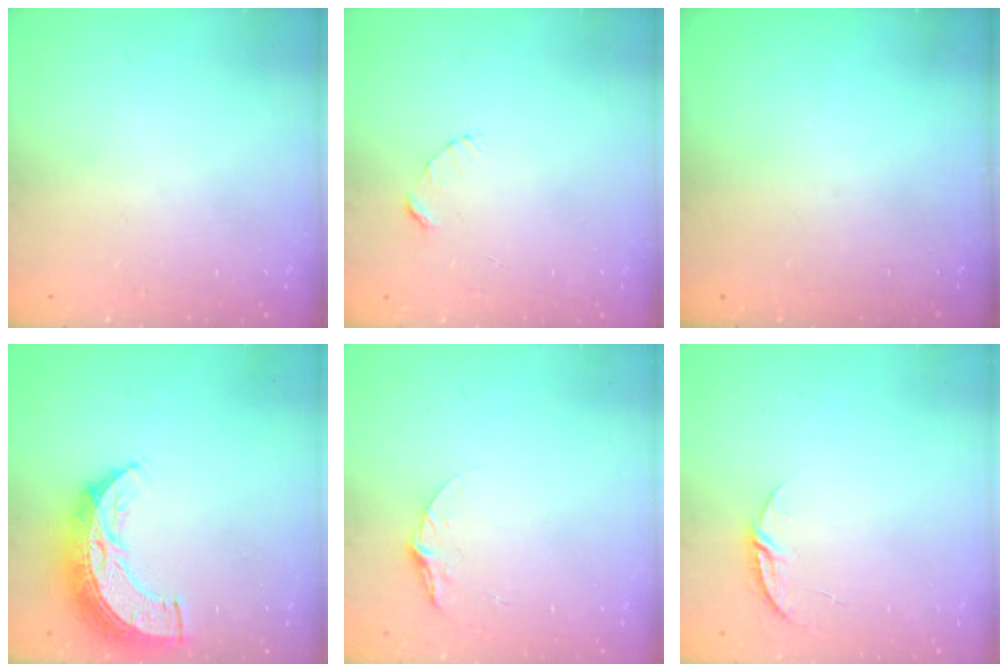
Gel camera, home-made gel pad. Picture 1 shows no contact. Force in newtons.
{"total": 2.7, "press": 2.7, "slide": 0.3}
{"total": 0.0}
{"total": 12.3, "press": 12.3, "slide": 0.9}
{"total": 5.8, "press": 5.8, "slide": 0.5}
{"total": 5.6, "press": 5.5, "slide": 0.6}